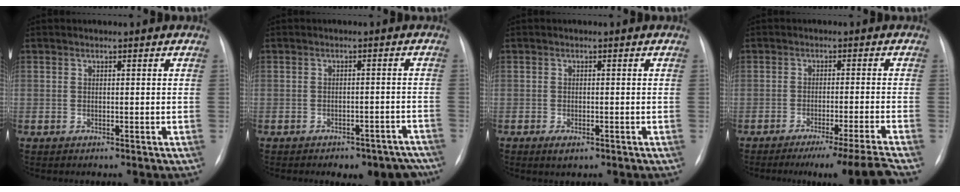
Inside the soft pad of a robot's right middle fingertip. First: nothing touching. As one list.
[{"total": 9.9, "force": [-8.6, 4.2, 2.7], "torque": [-0.009, 0.026, -0.092]}, {"total": 1.8, "force": [-1.0, 0.8, 1.2], "torque": [-0.019, 0.000, -0.010]}, {"total": 10.7, "force": [-9.2, -3.0, 4.5], "torque": [-0.036, -0.021, -0.137]}]